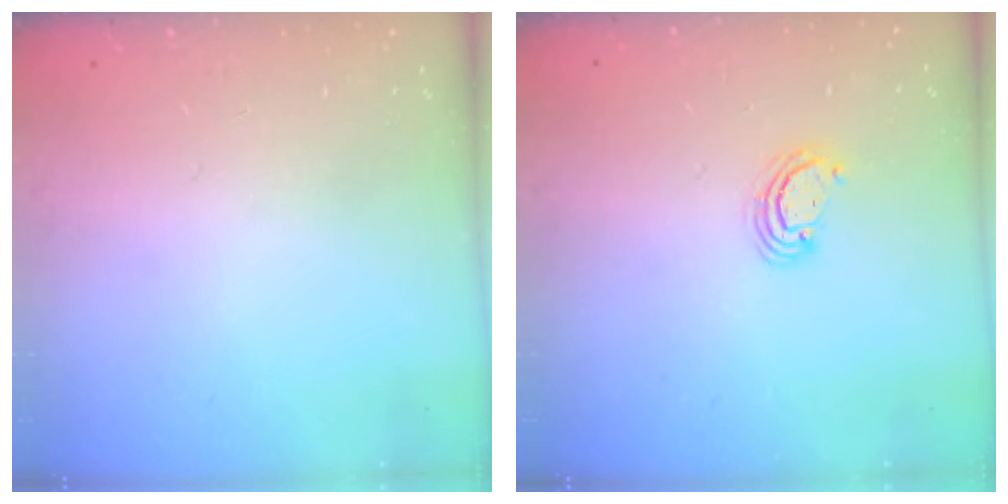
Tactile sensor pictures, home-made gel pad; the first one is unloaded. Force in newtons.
{"total": 3.2, "press": 3.1, "slide": 0.3}